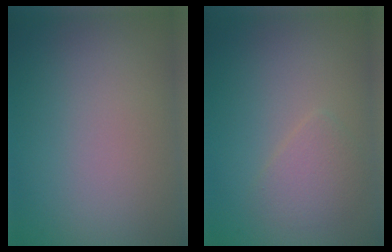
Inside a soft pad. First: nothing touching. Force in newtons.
{"total": 2.0, "press": 2.0, "slide": 0.0}